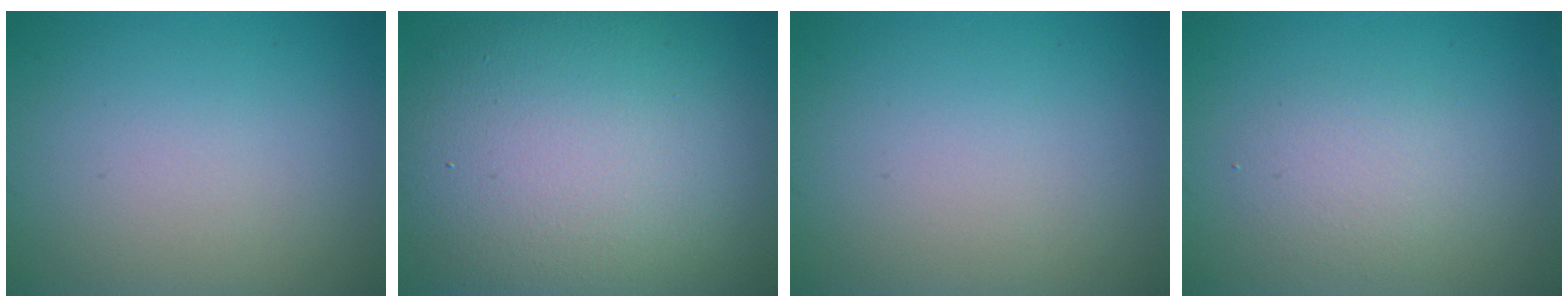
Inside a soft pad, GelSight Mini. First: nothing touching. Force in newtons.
{"total": 14.5, "press": 14.4, "slide": 1.0}
{"total": 0.0}
{"total": 2.2, "press": 2.2, "slide": 0.0}